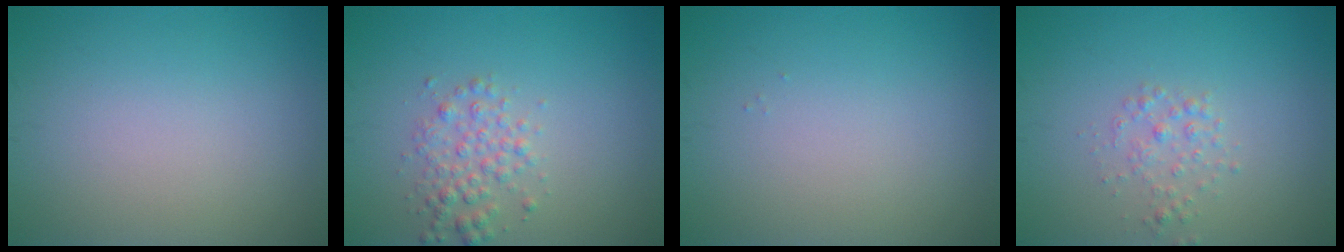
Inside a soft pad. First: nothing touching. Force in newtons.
{"total": 2.4, "press": 2.4, "slide": 0.0}
{"total": 0.0}
{"total": 1.5, "press": 1.5, "slide": 0.0}